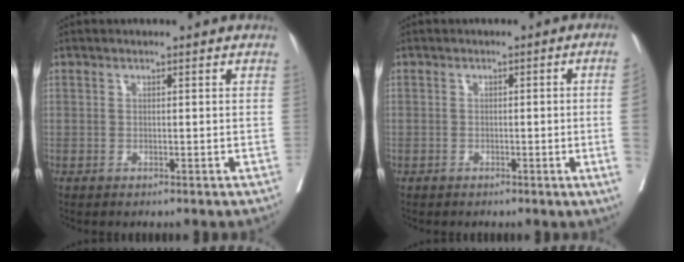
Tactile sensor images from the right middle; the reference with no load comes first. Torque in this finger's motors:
{"motor_torque": [0.66, -0.65, -0.68, -0.21]}